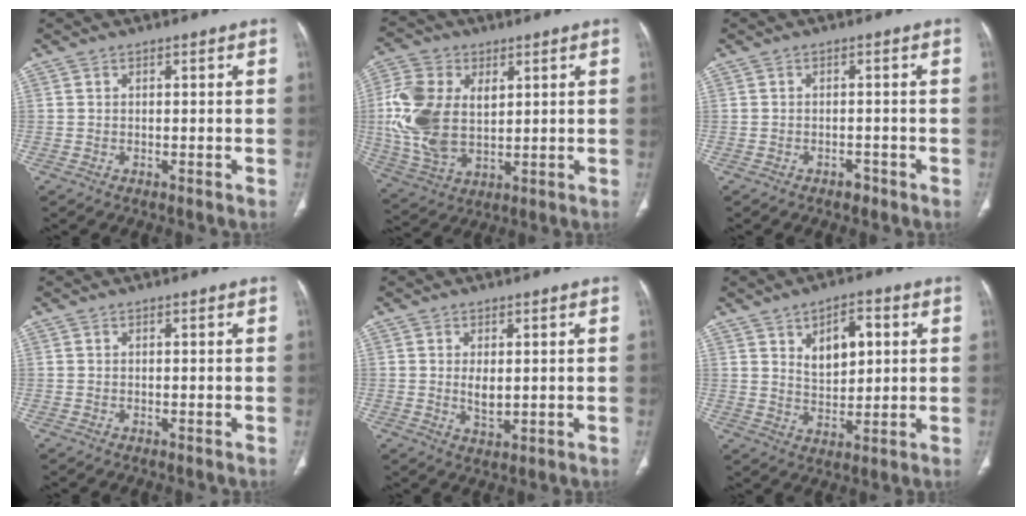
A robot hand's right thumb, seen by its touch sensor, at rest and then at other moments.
{"total": 15.3, "force": [2.7, 10.0, 11.3], "torque": [-0.231, -0.004, 0.055]}
{"total": 1.6, "force": [-1.2, 0.9, 0.6], "torque": [-0.007, 0.006, -0.016]}
{"total": 0.0}
{"total": 3.4, "force": [0.4, 1.7, 3.0], "torque": [-0.047, -0.011, 0.012]}
{"total": 8.8, "force": [3.0, 5.0, 6.6], "torque": [-0.072, -0.011, 0.051]}